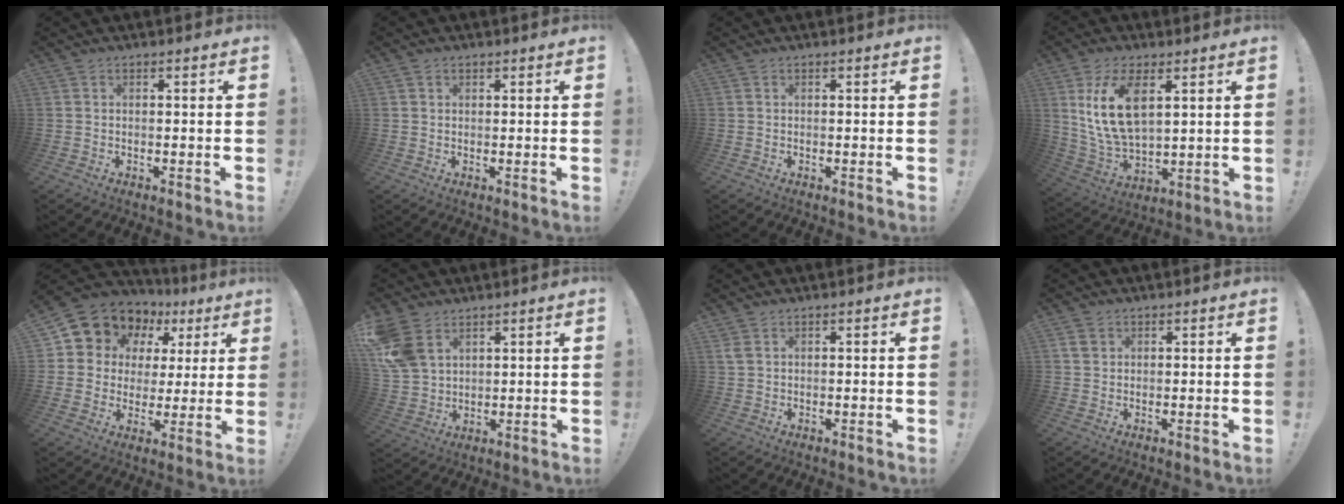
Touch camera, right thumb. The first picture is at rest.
{"total": 1.0, "force": [0.6, 0.7, 0.1], "torque": [0.000, 0.001, 0.011]}
{"total": 0.0}
{"total": 14.6, "force": [5.5, 7.9, 11.0], "torque": [-0.233, -0.020, 0.099]}
{"total": 9.6, "force": [6.3, 7.0, 1.9], "torque": [-0.038, -0.059, 0.121]}
{"total": 11.0, "force": [5.6, 7.5, 5.8], "torque": [-0.131, -0.021, 0.116]}
{"total": 2.2, "force": [1.2, 1.3, 1.3], "torque": [-0.026, 0.001, 0.022]}
{"total": 2.9, "force": [1.4, 2.2, 1.3], "torque": [-0.013, -0.002, 0.026]}